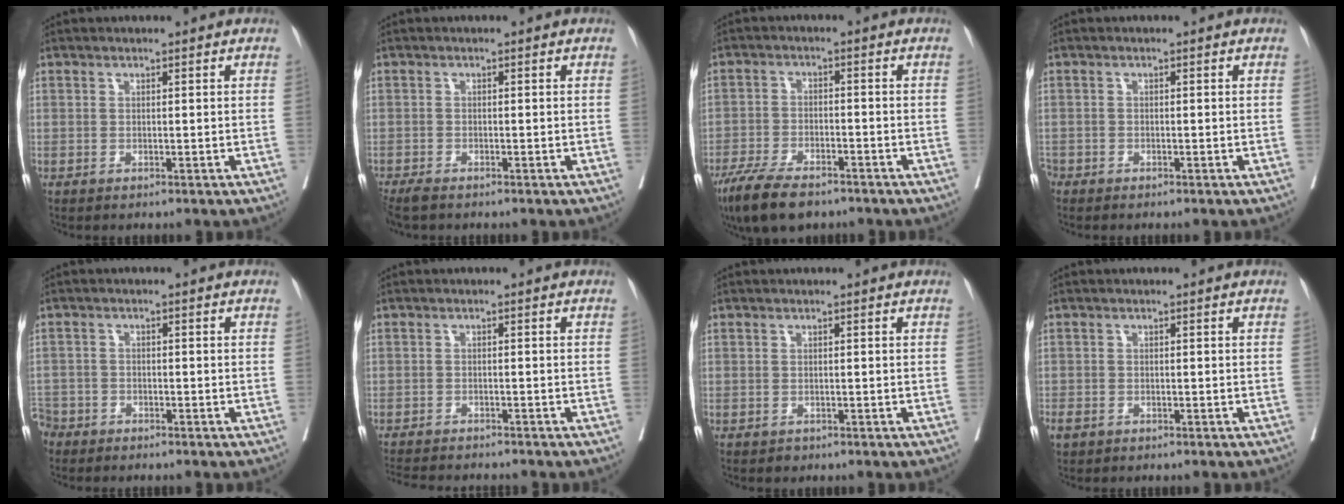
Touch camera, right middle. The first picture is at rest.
{"total": 3.3, "force": [-2.8, 0.8, 1.5], "torque": [-0.025, -0.009, -0.049]}
{"total": 9.8, "force": [-7.4, 3.0, 5.6], "torque": [-0.100, -0.017, -0.128]}
{"total": 2.0, "force": [-1.7, 1.0, 0.3], "torque": [-0.008, 0.000, -0.033]}
{"total": 4.5, "force": [-3.9, 2.3, 0.2], "torque": [-0.001, -0.001, -0.080]}
{"total": 9.5, "force": [-8.8, 1.4, 3.4], "torque": [-0.049, -0.011, -0.125]}
{"total": 0.8, "force": [-0.5, 0.6, 0.1], "torque": [-0.003, 0.002, -0.006]}
{"total": 2.1, "force": [-1.4, 1.3, 0.8], "torque": [-0.016, 0.000, -0.022]}